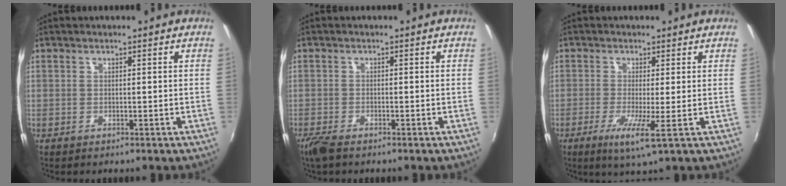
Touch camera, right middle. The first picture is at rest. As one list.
[{"total": 3.2, "force": [-2.5, 0.8, 1.9], "torque": [-0.048, -0.011, -0.051]}, {"total": 5.0, "force": [-1.3, -0.6, 4.8], "torque": [-0.103, -0.015, -0.029]}]